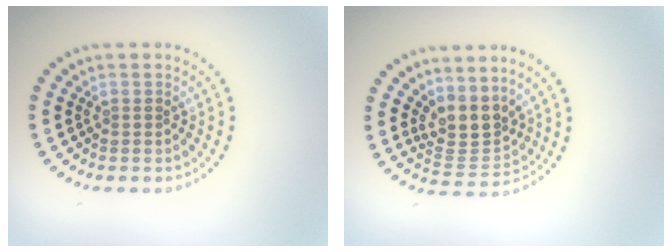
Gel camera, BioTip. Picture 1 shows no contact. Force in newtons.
{"total": 3.5, "press": 2.6, "slide": 2.4}